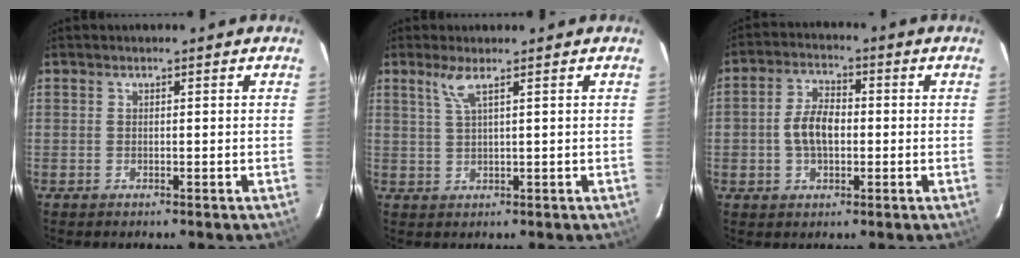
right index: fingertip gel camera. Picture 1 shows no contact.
{"total": 2.9, "force": [1.7, -0.3, 2.3], "torque": [-0.050, -0.001, 0.038]}
{"total": 6.7, "force": [-0.7, 4.2, 5.2], "torque": [-0.105, 0.013, -0.008]}